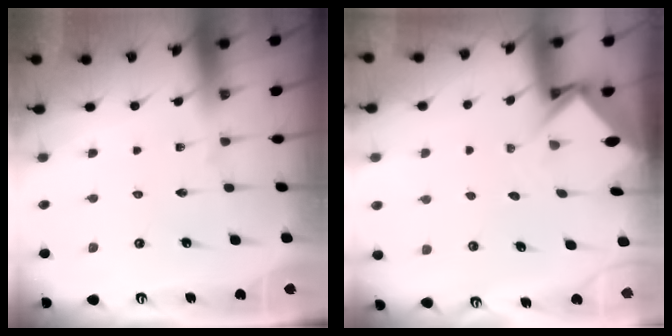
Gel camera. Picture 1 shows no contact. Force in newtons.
{"total": 3.5, "press": 3.4, "slide": 0.3}